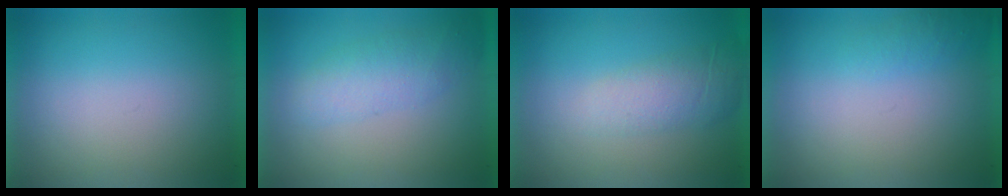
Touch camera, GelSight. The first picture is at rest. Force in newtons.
{"total": 2.2}
{"total": 1.0}
{"total": 1.1}